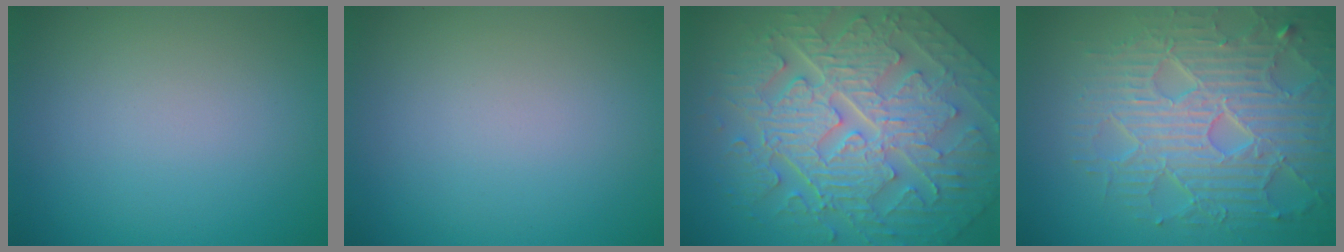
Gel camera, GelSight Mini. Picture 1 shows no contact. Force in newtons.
{"total": 0.0}
{"total": 10.9, "press": 7.4, "slide": 8.0}
{"total": 7.8, "press": 6.0, "slide": 4.9}